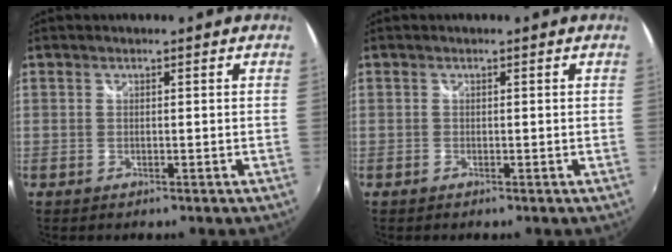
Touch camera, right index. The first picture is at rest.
{"total": 0.0}